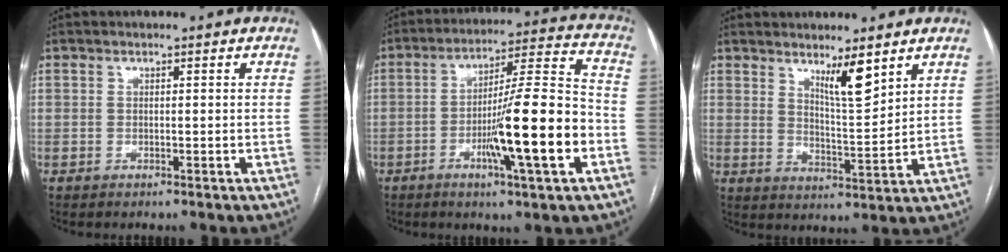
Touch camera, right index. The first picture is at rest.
{"total": 16.0, "force": [-4.9, 0.4, 15.2], "torque": [-0.244, -0.001, -0.078]}
{"total": 6.2, "force": [4.2, 0.6, 4.5], "torque": [-0.078, -0.016, 0.074]}